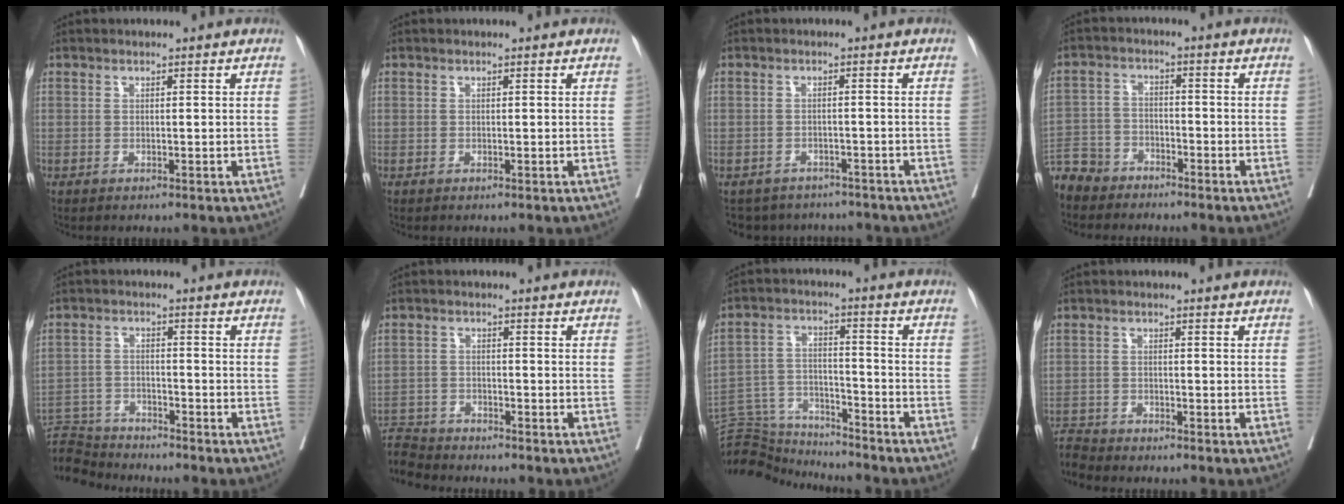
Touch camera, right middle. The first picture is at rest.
{"total": 0.0}
{"total": 7.6, "force": [-7.0, 3.1, 0.4], "torque": [-0.002, 0.013, -0.083]}
{"total": 7.1, "force": [-6.3, 3.2, 0.2], "torque": [-0.005, -0.003, -0.126]}
{"total": 8.5, "force": [-8.5, 0.8, 0.0], "torque": [-0.002, 0.008, -0.156]}
{"total": 6.2, "force": [-6.1, 0.5, -0.6], "torque": [0.010, 0.001, -0.117]}
{"total": 11.5, "force": [-11.4, 1.4, 0.4], "torque": [-0.010, 0.035, -0.201]}
{"total": 3.4, "force": [-3.3, -0.3, -0.6], "torque": [0.013, -0.013, -0.062]}